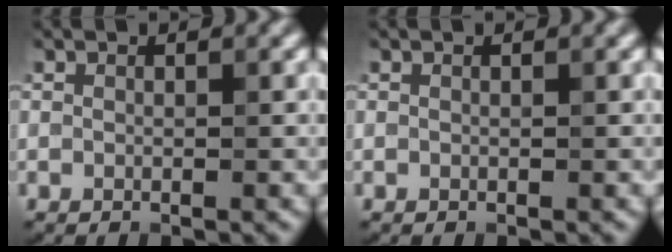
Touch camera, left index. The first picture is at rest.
{"total": 0.0}